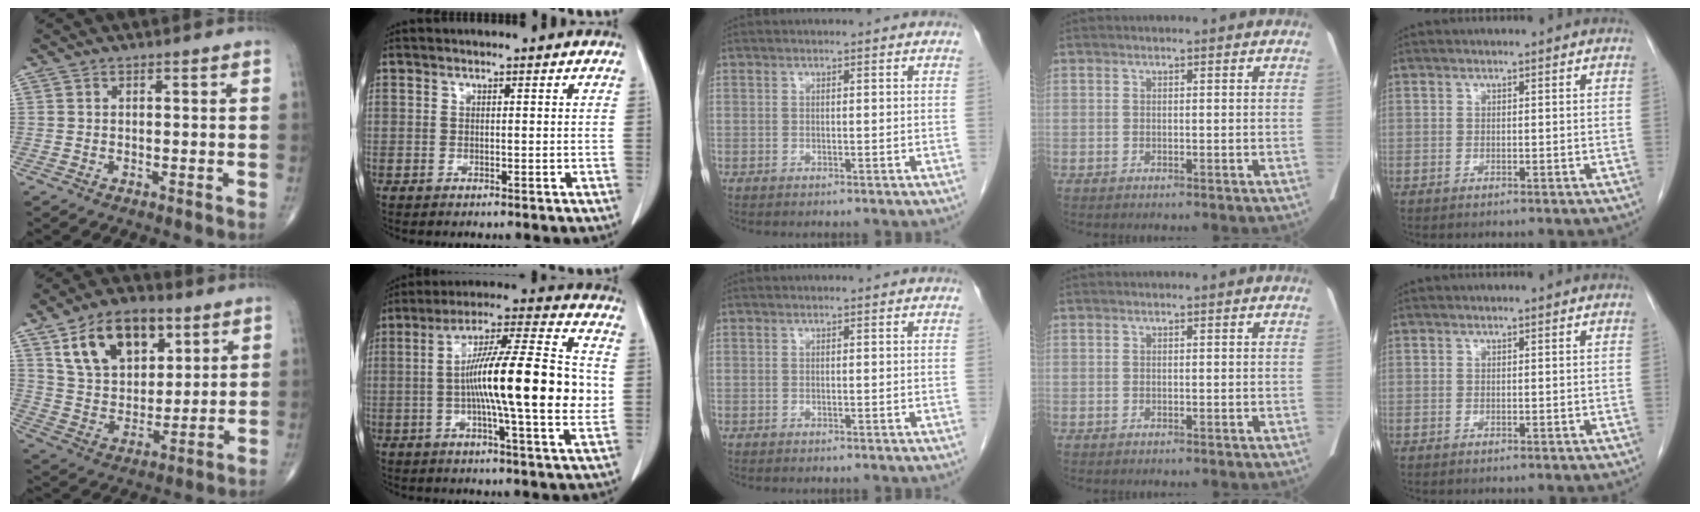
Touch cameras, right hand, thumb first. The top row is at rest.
{"thumb": {"total": 17.3, "force": [8.3, 10.5, 11.0], "torque": [-0.146, -0.029, 0.154]}, "index": {"total": 19.3, "force": [-0.6, 1.2, 19.3], "torque": [-0.311, 0.006, -0.020]}}